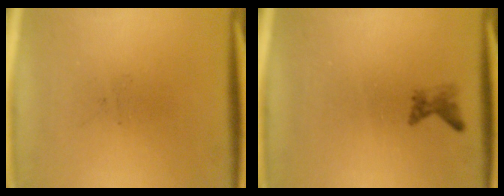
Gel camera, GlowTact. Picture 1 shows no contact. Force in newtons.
{"total": 1.2}